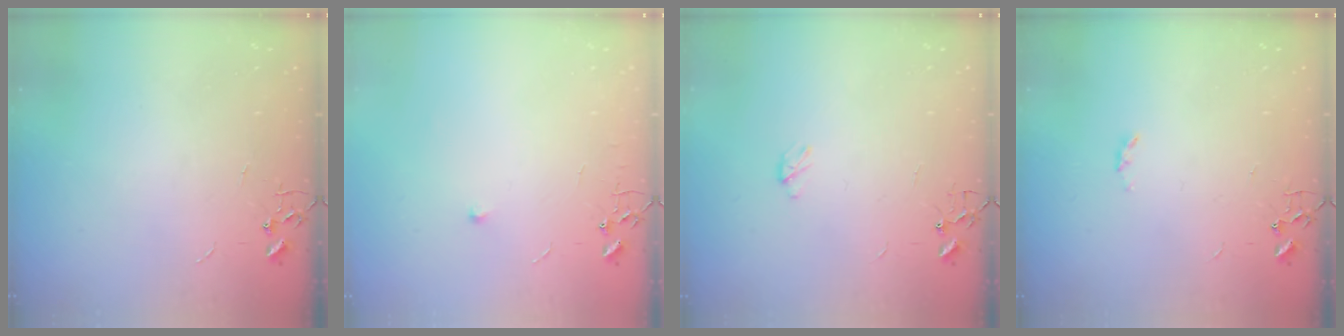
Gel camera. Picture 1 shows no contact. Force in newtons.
{"total": 4.7, "press": 4.7, "slide": 0.6}
{"total": 2.9, "press": 2.9, "slide": 0.4}
{"total": 2.5, "press": 2.4, "slide": 0.4}